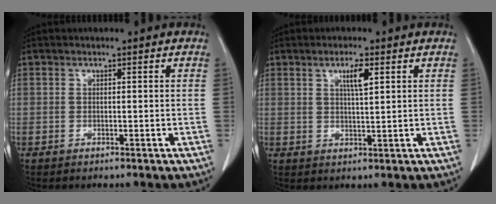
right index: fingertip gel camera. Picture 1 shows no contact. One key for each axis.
{"total": 3.4, "fx": 1.5, "fy": 0.4, "fz": 3.0, "tx": -0.054, "ty": -0.001, "tz": 0.026}